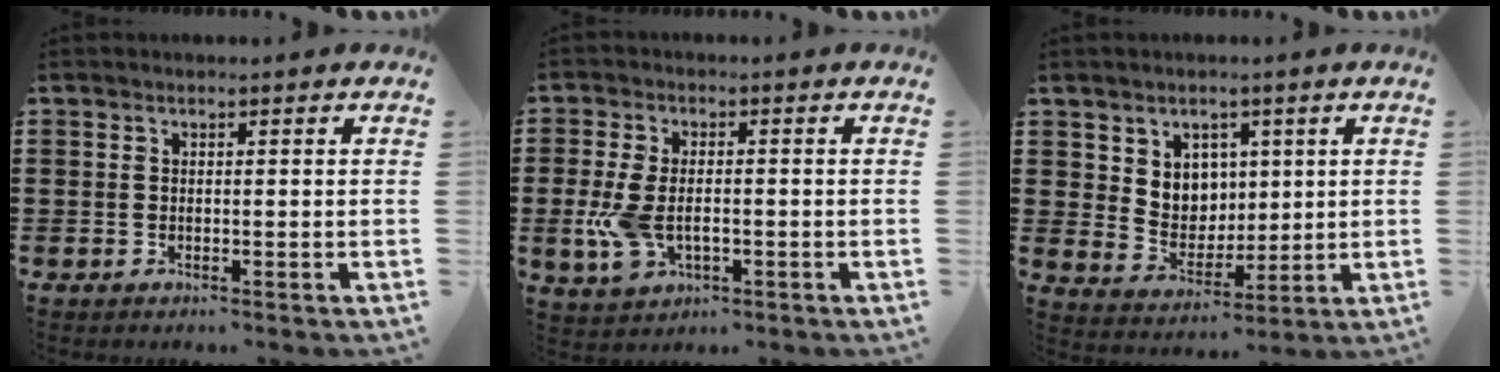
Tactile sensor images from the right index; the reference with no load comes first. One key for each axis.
{"total": 6.2, "fx": -1.3, "fy": 3.4, "fz": 5.0, "tx": -0.123, "ty": -0.003, "tz": -0.028}
{"total": 5.4, "fx": 2.8, "fy": 4.5, "fz": 0.8, "tx": -0.036, "ty": -0.006, "tz": 0.053}